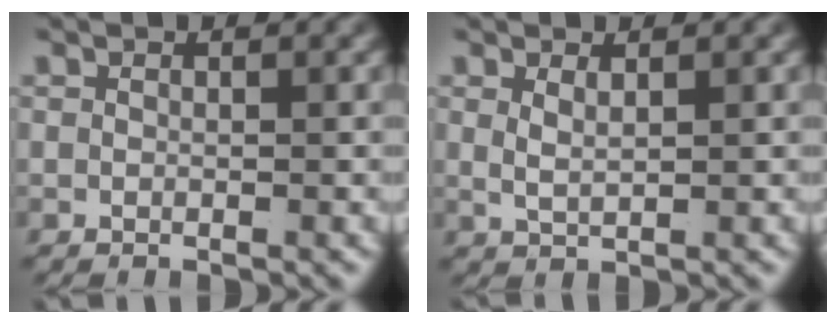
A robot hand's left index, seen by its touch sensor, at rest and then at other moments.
{"total": 1.5, "force": [0.7, 0.4, 1.2], "torque": [-0.028, -0.011, 0.026]}